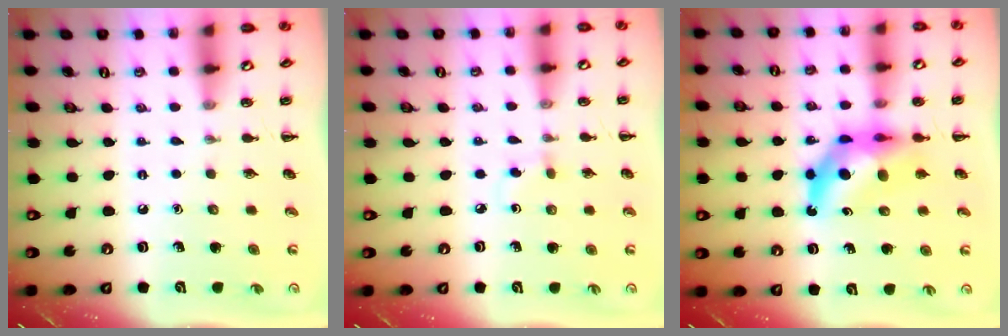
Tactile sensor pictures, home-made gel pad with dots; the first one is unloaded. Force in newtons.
{"total": 2.6, "press": 2.4, "slide": 1.2}
{"total": 9.2, "press": 8.6, "slide": 3.1}